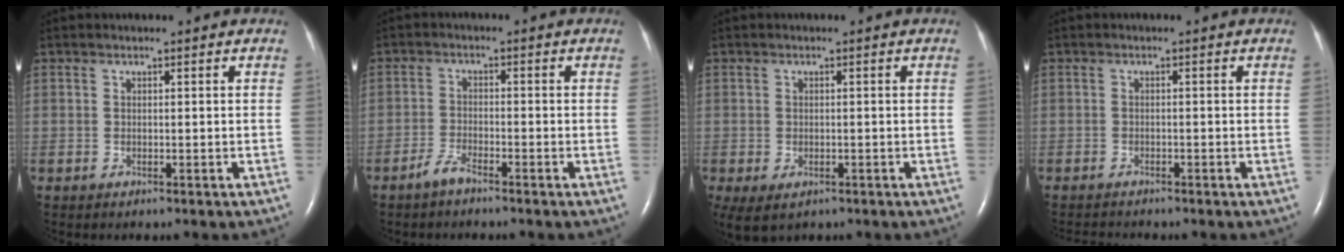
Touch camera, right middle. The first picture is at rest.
{"total": 2.6, "force": [-2.2, 0.3, 1.2], "torque": [-0.033, -0.003, -0.046]}
{"total": 5.2, "force": [-2.6, 3.2, 3.1], "torque": [-0.066, -0.010, -0.036]}
{"total": 2.2, "force": [-2.2, 0.2, 0.3], "torque": [-0.007, -0.010, -0.034]}